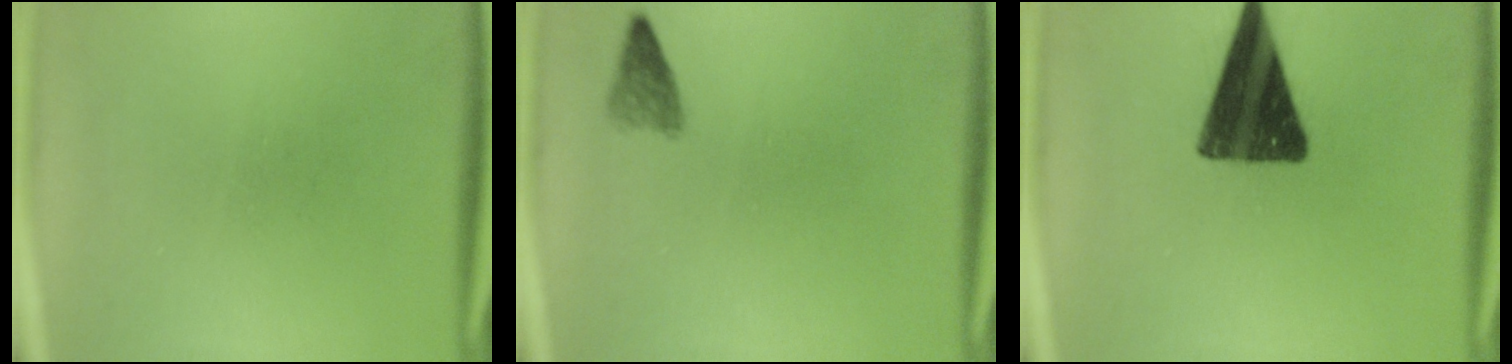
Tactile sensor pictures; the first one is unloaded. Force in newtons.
{"total": 1.9}
{"total": 15.2}